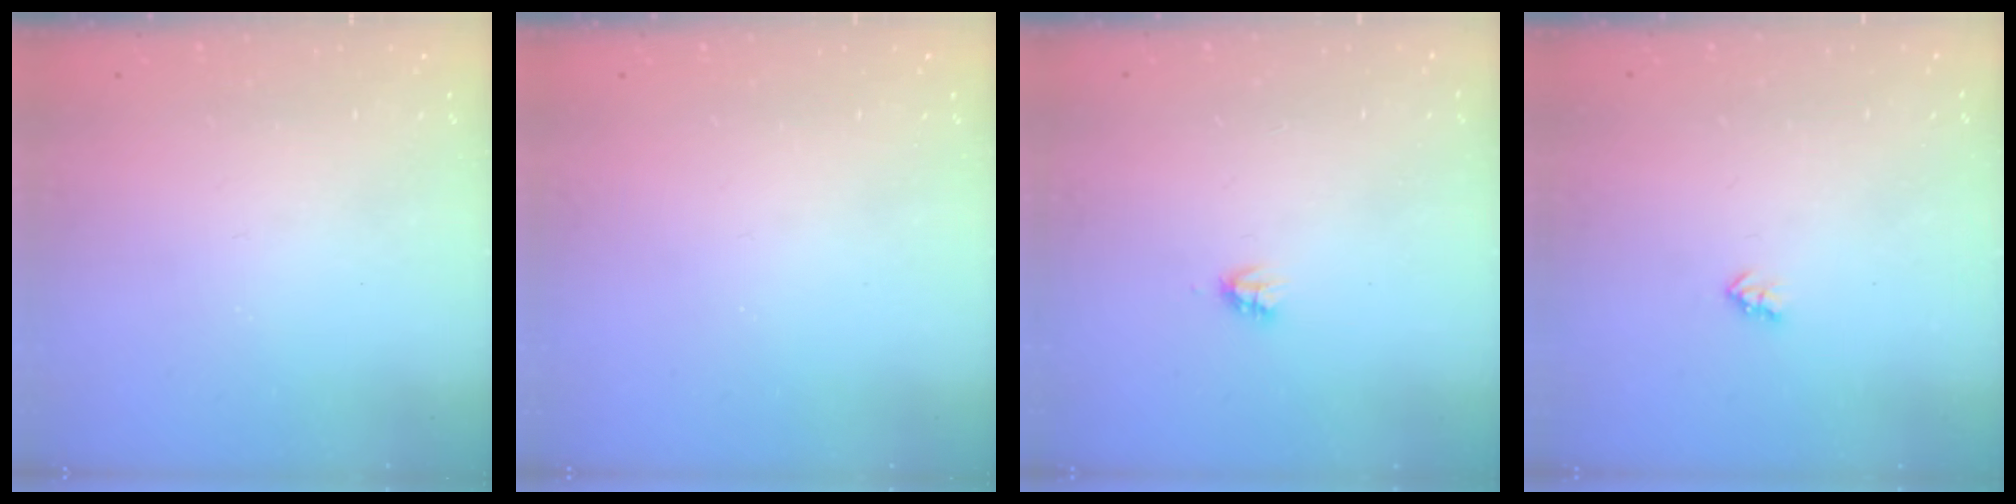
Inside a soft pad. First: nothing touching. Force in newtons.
{"total": 0.0}
{"total": 2.7, "press": 2.7, "slide": 0.2}
{"total": 2.0, "press": 2.0, "slide": 0.3}